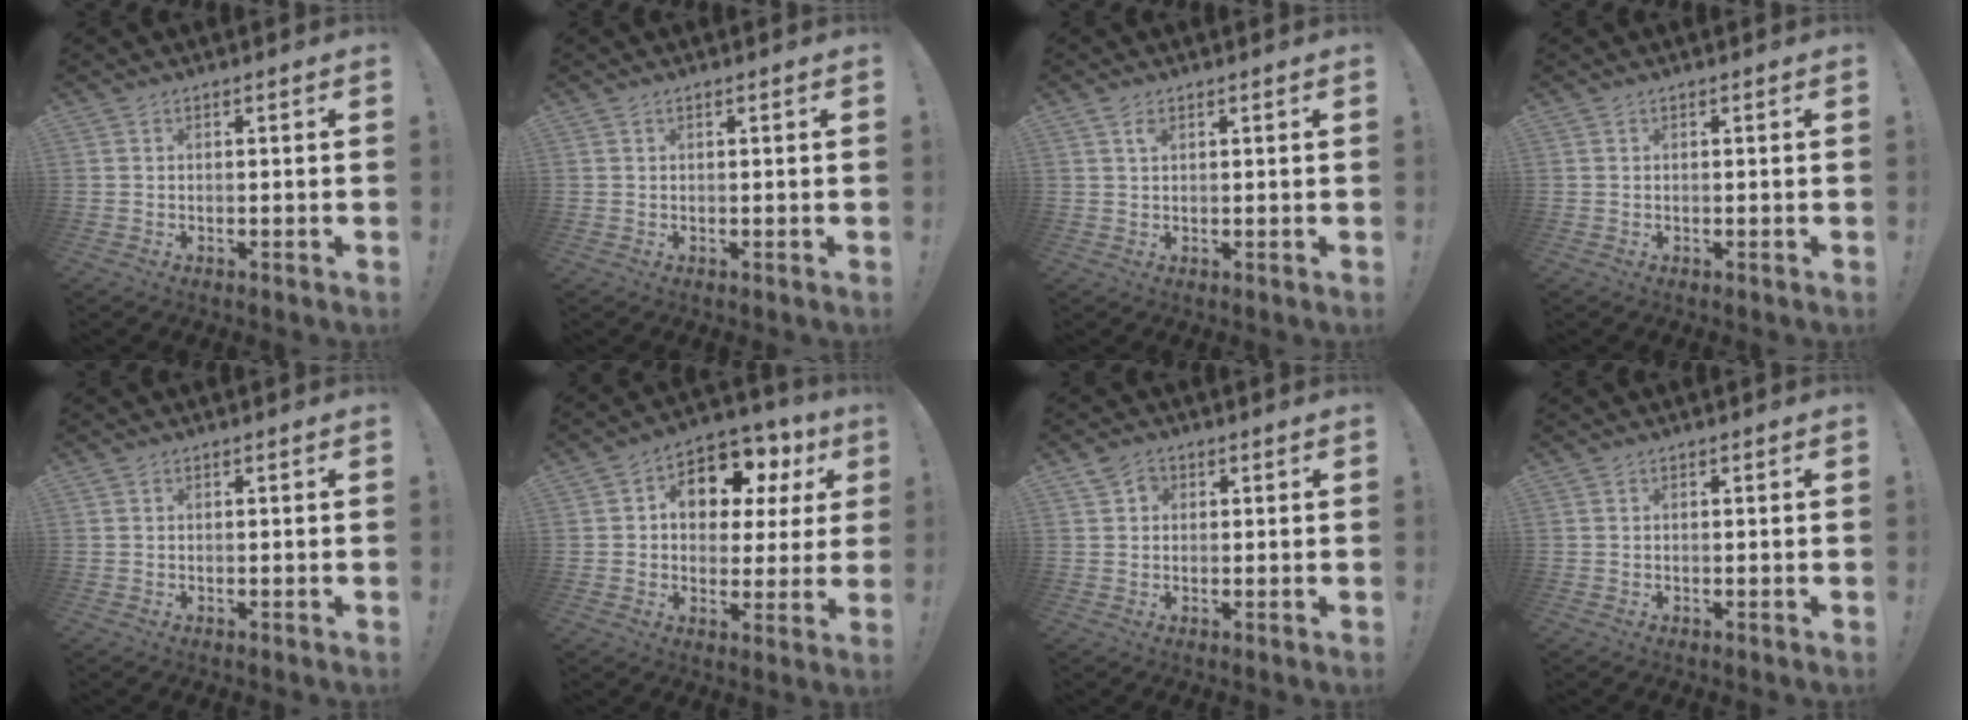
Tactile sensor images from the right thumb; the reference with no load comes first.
{"total": 0.0}
{"total": 1.8, "force": [1.0, 0.9, 1.2], "torque": [-0.013, -0.003, 0.016]}
{"total": 0.0}
{"total": 0.0}
{"total": 11.9, "force": [5.4, 8.0, 6.9], "torque": [-0.103, -0.032, 0.097]}
{"total": 3.3, "force": [1.3, 2.7, 1.3], "torque": [-0.017, -0.001, 0.023]}
{"total": 0.0}